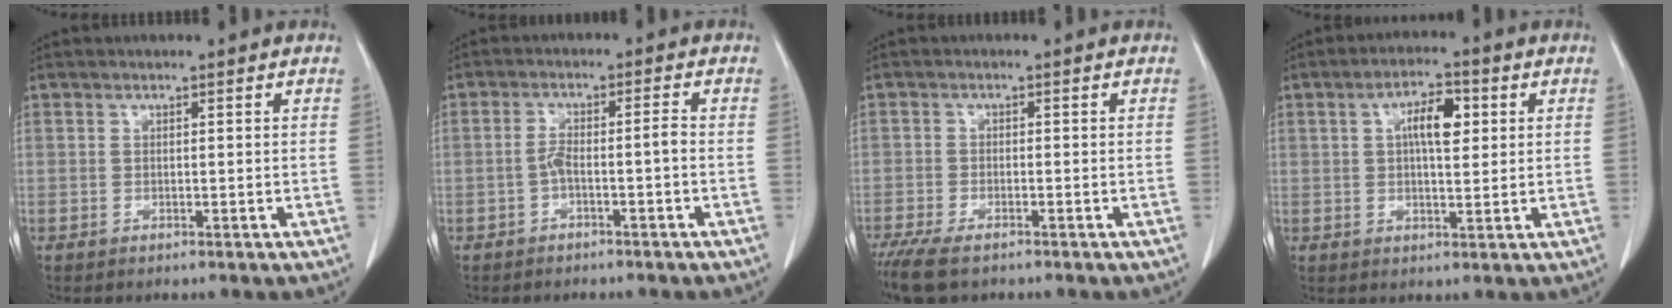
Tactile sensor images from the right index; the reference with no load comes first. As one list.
[{"total": 3.5, "force": [-1.4, 0.2, 3.2], "torque": [-0.062, 0.014, -0.025]}, {"total": 7.5, "force": [-5.7, 2.3, 4.2], "torque": [-0.076, -0.016, -0.096]}, {"total": 5.8, "force": [1.5, 1.6, 5.4], "torque": [-0.097, 0.009, 0.025]}]